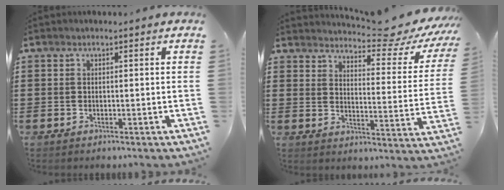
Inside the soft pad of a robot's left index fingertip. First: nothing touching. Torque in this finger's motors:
{"motor_torque": [1.18, -0.96, 0.43, 0.10]}